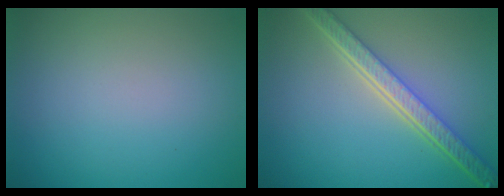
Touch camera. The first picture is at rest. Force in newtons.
{"total": 5.9, "press": 4.5, "slide": 3.8}